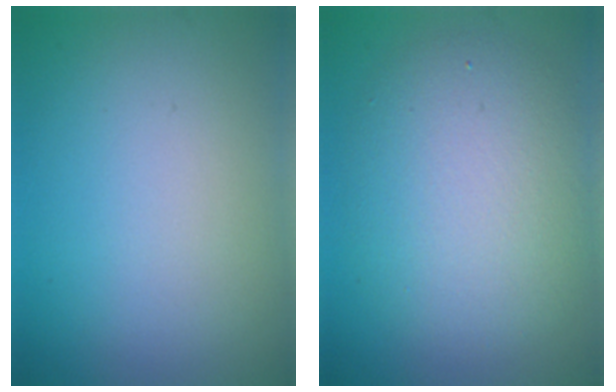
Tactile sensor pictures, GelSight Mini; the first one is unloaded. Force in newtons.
{"total": 6.7, "press": 6.7, "slide": 0.8}